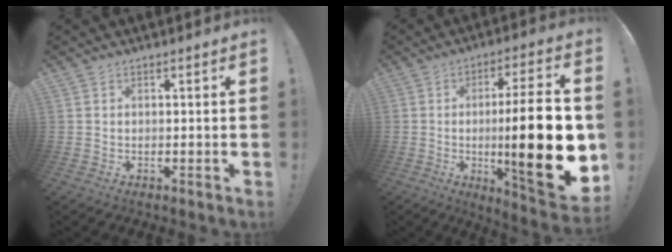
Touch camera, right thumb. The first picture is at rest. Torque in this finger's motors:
{"motor_torque": [0.71, 1.48, 1.22, 0.90, 0.13]}